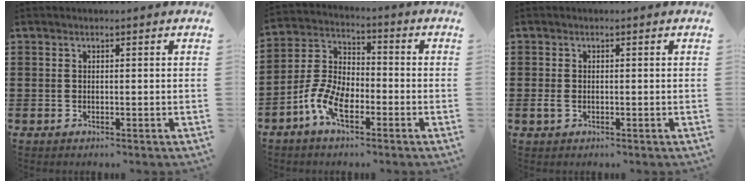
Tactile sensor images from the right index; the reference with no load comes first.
{"total": 7.8, "force": [-3.9, 3.8, 5.5], "torque": [-0.151, -0.005, -0.083]}
{"total": 1.2, "force": [-0.4, 0.7, 0.9], "torque": [-0.028, -0.003, -0.009]}